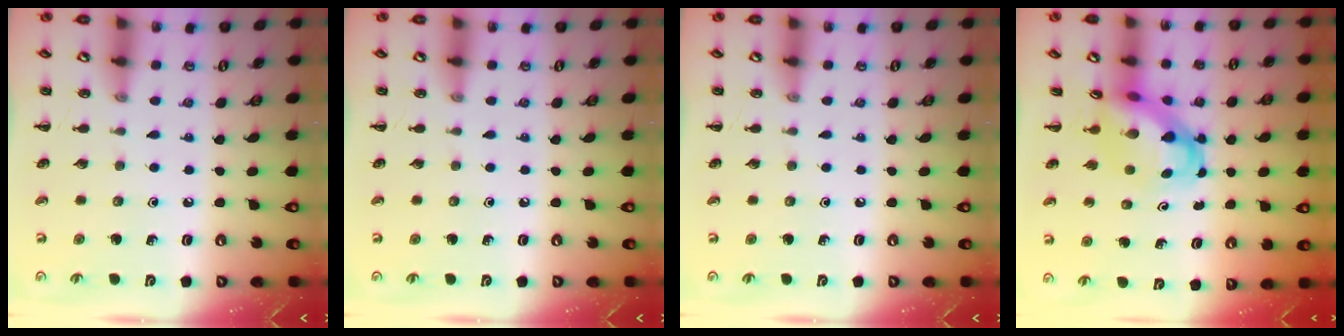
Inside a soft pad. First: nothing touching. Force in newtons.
{"total": 0.0}
{"total": 0.0}
{"total": 4.6, "press": 4.4, "slide": 1.1}